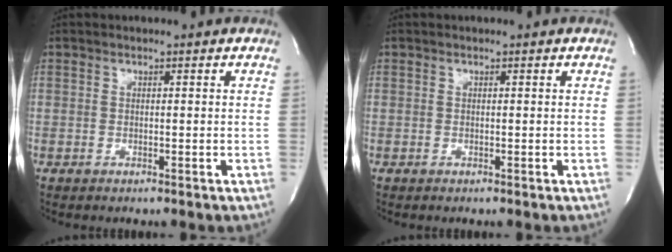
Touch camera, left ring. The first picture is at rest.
{"total": 0.0}